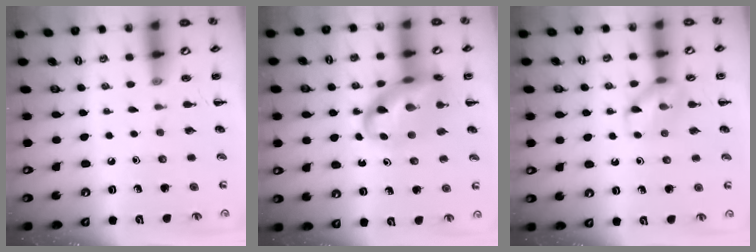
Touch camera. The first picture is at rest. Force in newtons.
{"total": 15.9, "press": 15.4, "slide": 3.8}
{"total": 10.7, "press": 10.7, "slide": 1.0}